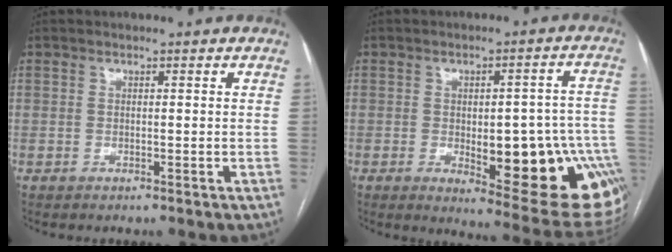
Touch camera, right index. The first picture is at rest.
{"total": 20.4, "force": [-5.5, 5.8, 18.8], "torque": [-0.141, 0.017, -0.049]}